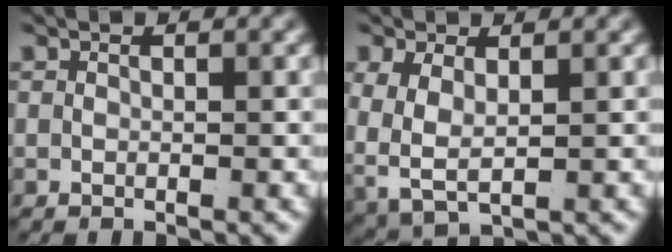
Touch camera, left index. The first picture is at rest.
{"total": 5.7, "force": [-0.1, 4.6, 3.2], "torque": [-0.103, -0.025, 0.008]}